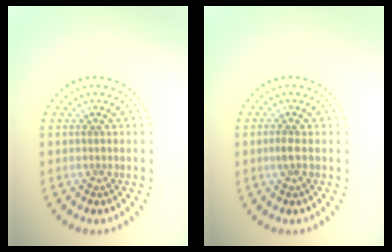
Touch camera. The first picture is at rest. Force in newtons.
{"total": 0.9, "press": 0.9, "slide": 0.3}